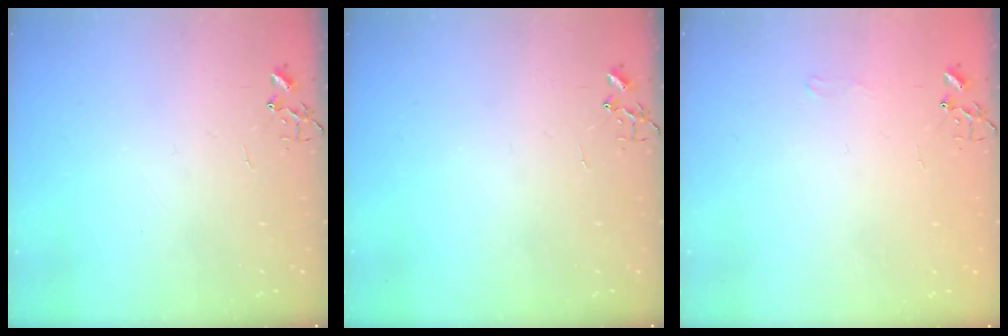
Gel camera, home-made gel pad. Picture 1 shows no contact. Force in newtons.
{"total": 0.0}
{"total": 6.4, "press": 6.4, "slide": 0.8}